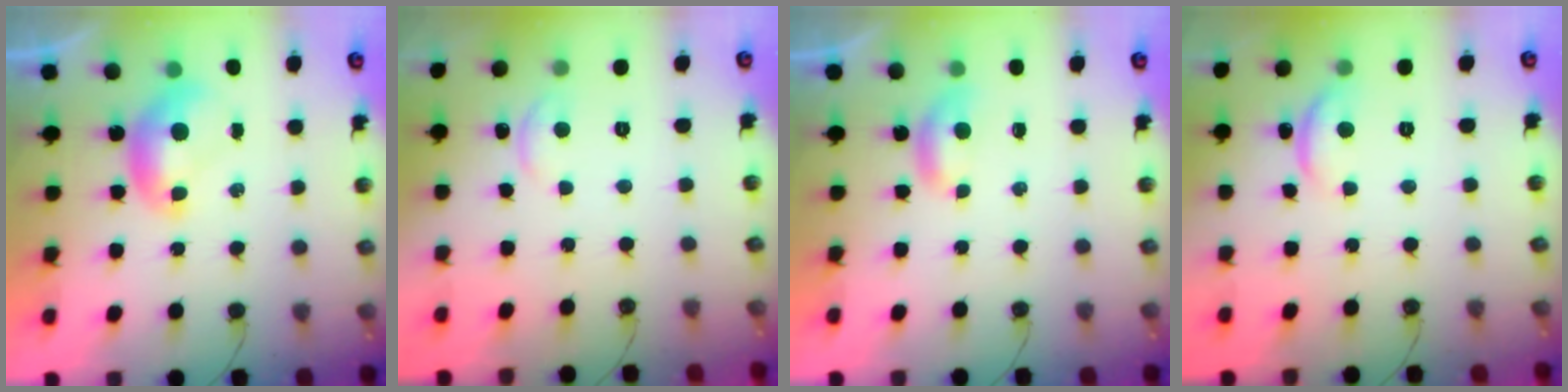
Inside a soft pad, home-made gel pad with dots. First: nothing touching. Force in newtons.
{"total": 2.0, "press": 2.0, "slide": 0.3}
{"total": 2.3, "press": 2.3, "slide": 0.4}
{"total": 3.9, "press": 3.9, "slide": 0.5}